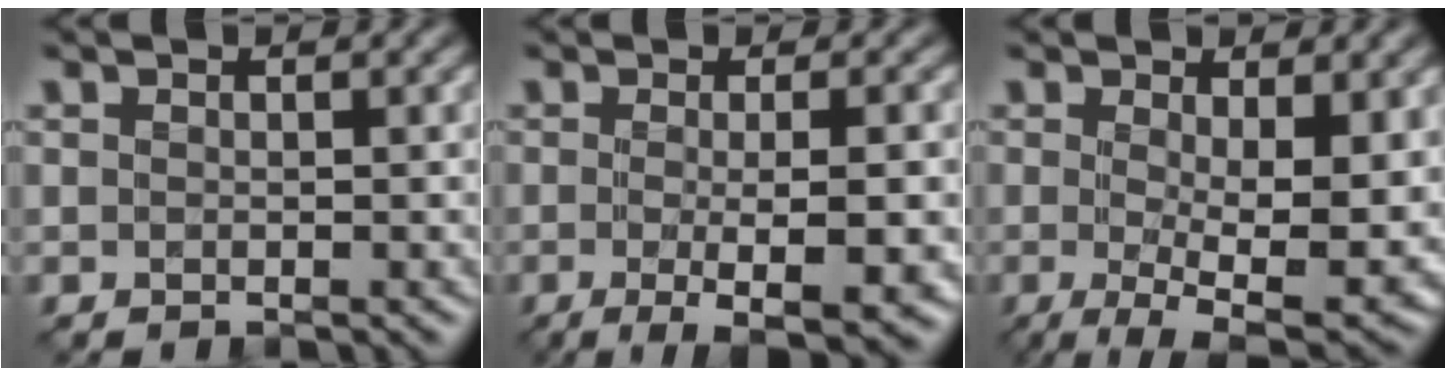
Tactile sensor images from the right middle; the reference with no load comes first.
{"total": 6.3, "force": [-1.4, 1.5, 6.0], "torque": [-0.088, -0.015, -0.017]}
{"total": 8.7, "force": [-0.4, 2.9, 8.2], "torque": [-0.134, -0.023, -0.002]}